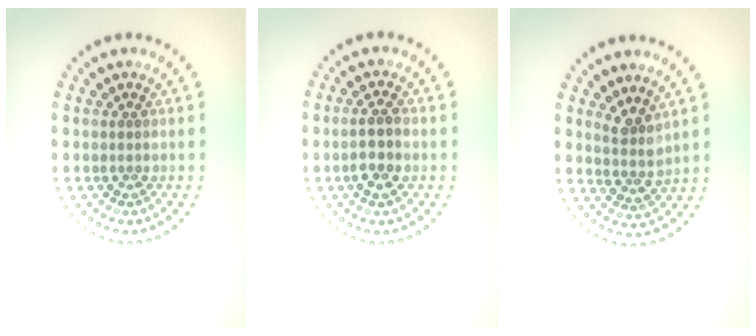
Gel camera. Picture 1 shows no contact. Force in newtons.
{"total": 2.5, "press": 2.4, "slide": 0.8}
{"total": 2.5, "press": 2.0, "slide": 1.6}